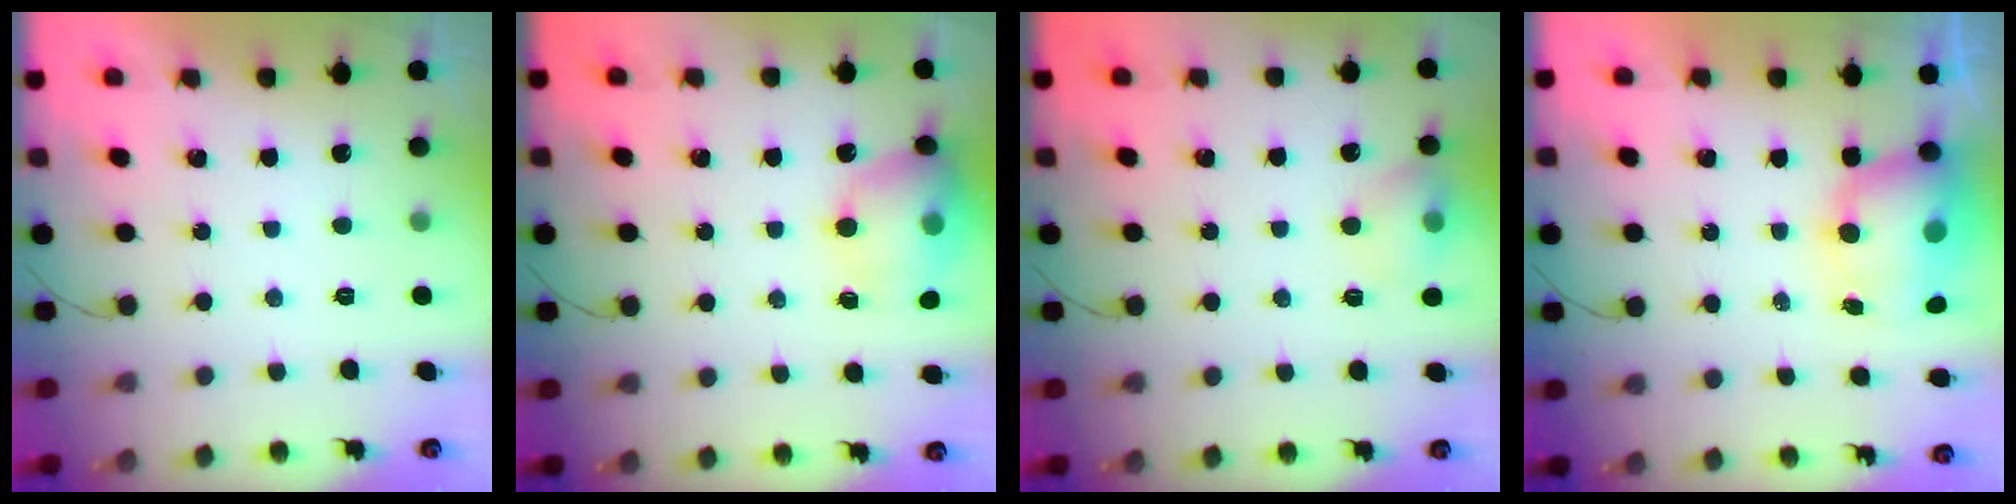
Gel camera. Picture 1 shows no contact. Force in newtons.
{"total": 16.0, "press": 15.8, "slide": 2.6}
{"total": 8.2, "press": 8.1, "slide": 1.2}
{"total": 10.0, "press": 9.7, "slide": 2.7}